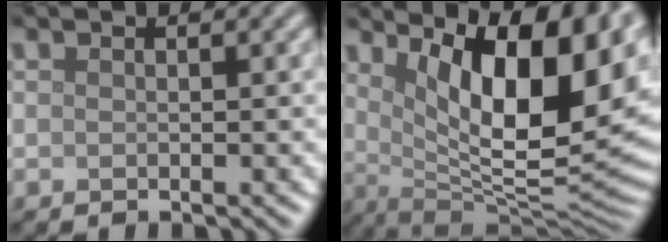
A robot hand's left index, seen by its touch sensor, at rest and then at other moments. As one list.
[{"total": 14.8, "force": [4.9, 5.6, 12.8], "torque": [-0.168, 0.001, 0.080]}]